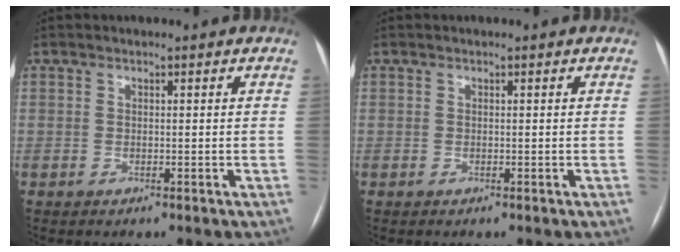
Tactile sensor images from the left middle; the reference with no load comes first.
{"total": 0.0}